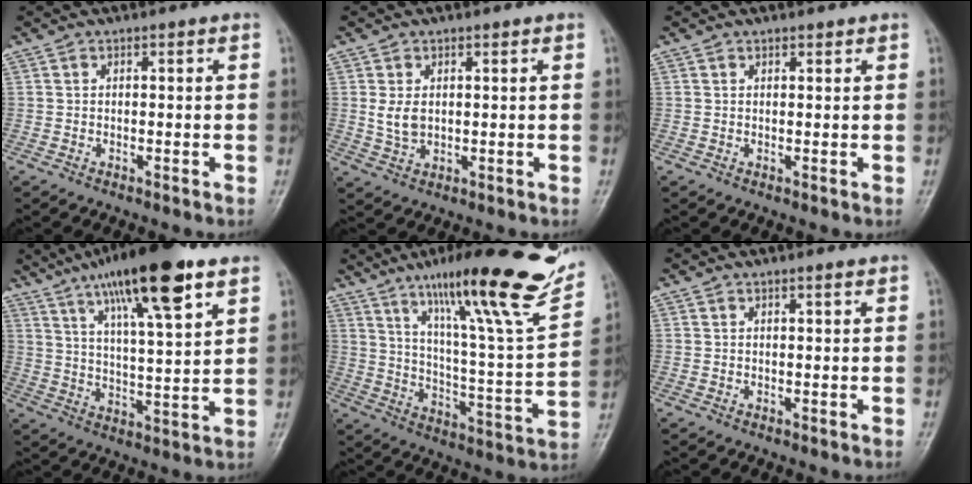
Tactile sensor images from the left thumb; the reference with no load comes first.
{"total": 3.7, "force": [0.8, 2.6, 2.6], "torque": [-0.042, -0.009, 0.022]}
{"total": 0.8, "force": [0.7, 0.3, 0.1], "torque": [-0.001, -0.006, 0.010]}
{"total": 18.9, "force": [11.3, 4.1, 14.7], "torque": [-0.230, -0.035, 0.189]}
{"total": 26.9, "force": [17.8, 3.5, 19.8], "torque": [-0.275, -0.066, 0.278]}
{"total": 0.9, "force": [0.7, 0.1, 0.6], "torque": [-0.008, -0.004, 0.011]}